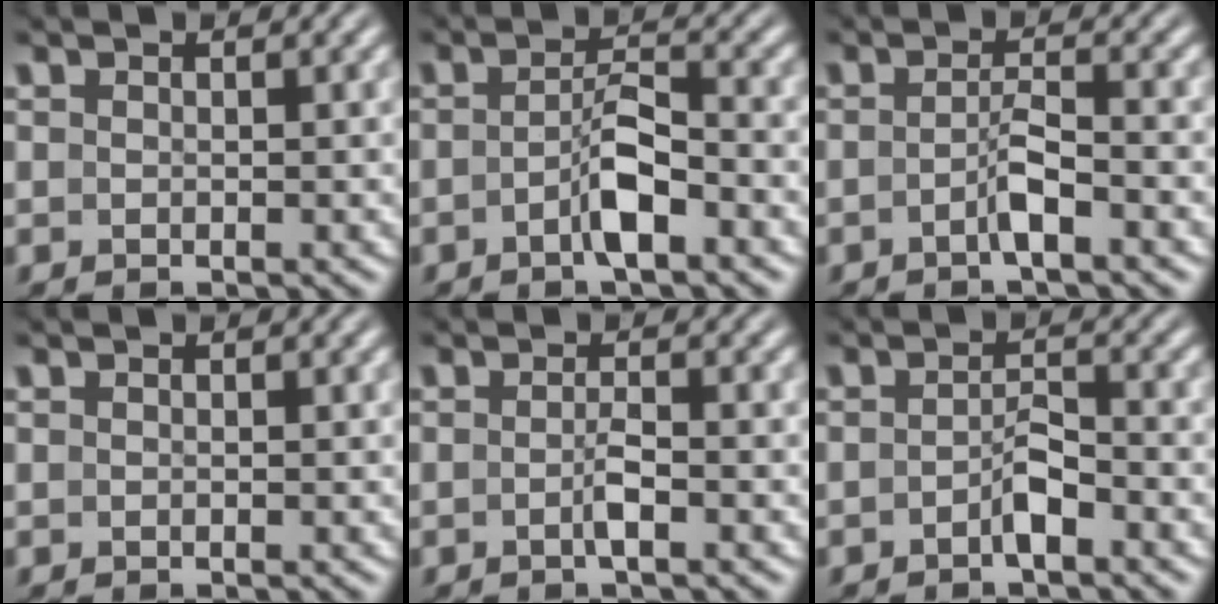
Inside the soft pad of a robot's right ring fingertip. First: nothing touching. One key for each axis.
{"total": 2.9, "fx": -1.6, "fy": 0.3, "fz": 2.4, "tx": -0.034, "ty": -0.004, "tz": -0.026}
{"total": 2.1, "fx": -1.5, "fy": -0.3, "fz": 1.5, "tx": -0.019, "ty": -0.001, "tz": -0.026}
{"total": 0.0}
{"total": 1.4, "fx": -0.9, "fy": -0.3, "fz": 1.1, "tx": -0.016, "ty": 0.001, "tz": -0.019}
{"total": 1.8, "fx": -1.4, "fy": 0.3, "fz": 1.2, "tx": -0.010, "ty": 0.000, "tz": -0.025}